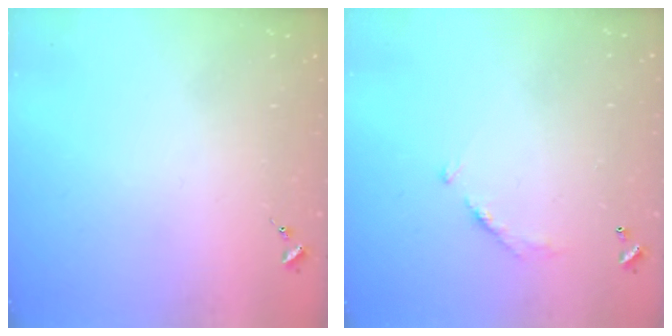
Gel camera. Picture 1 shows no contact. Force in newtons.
{"total": 6.5, "press": 6.5, "slide": 0.4}